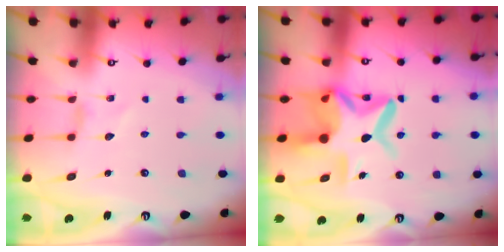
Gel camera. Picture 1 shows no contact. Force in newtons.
{"total": 16.4, "press": 16.4, "slide": 1.3}